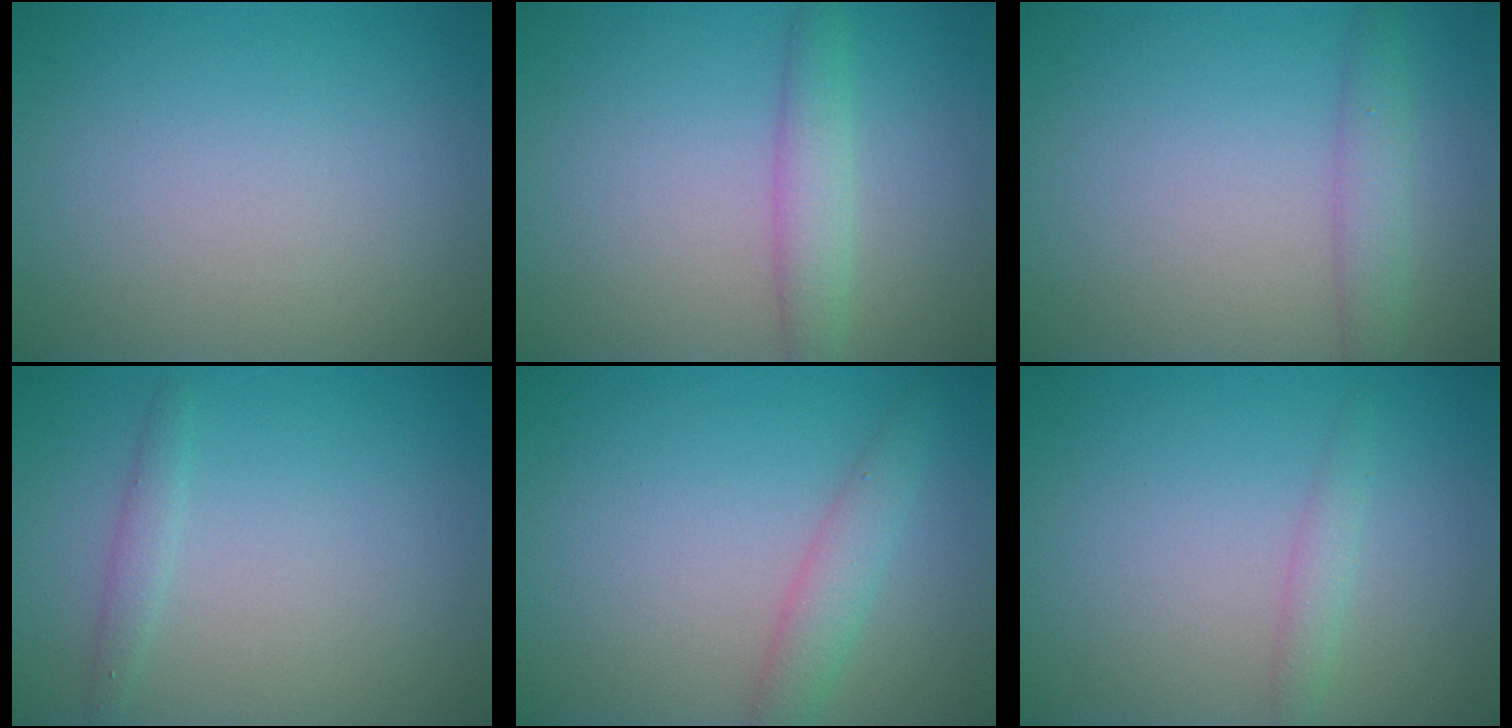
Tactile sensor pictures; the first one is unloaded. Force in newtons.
{"total": 2.5, "press": 2.5, "slide": 0.1}
{"total": 2.2, "press": 2.2, "slide": 0.1}
{"total": 1.3, "press": 1.3, "slide": 0.0}
{"total": 2.4, "press": 2.4, "slide": 0.1}
{"total": 1.3, "press": 1.3, "slide": 0.0}